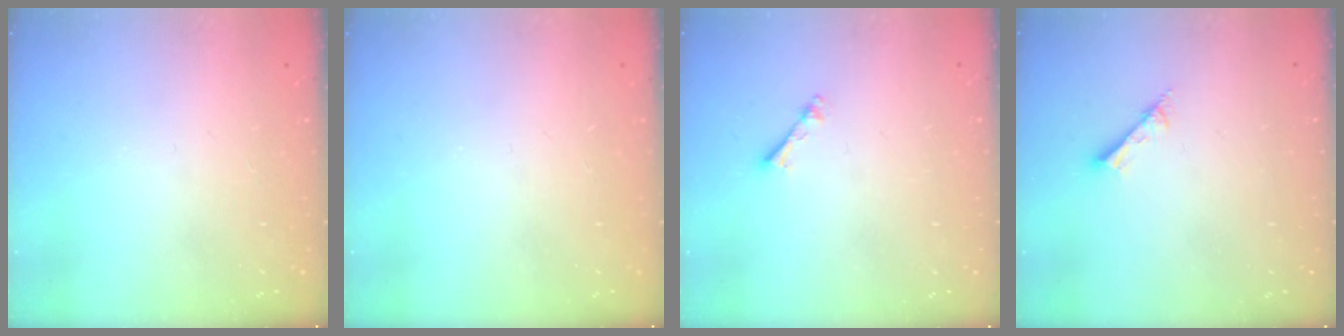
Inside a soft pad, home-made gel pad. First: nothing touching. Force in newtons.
{"total": 0.0}
{"total": 1.7, "press": 1.7, "slide": 0.3}
{"total": 2.7, "press": 2.7, "slide": 0.2}